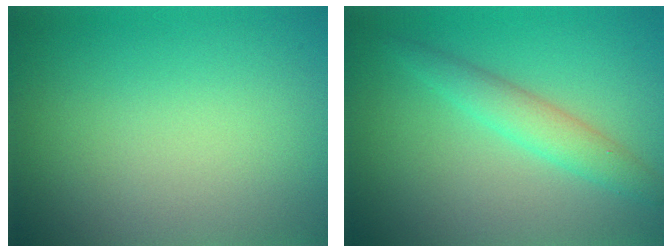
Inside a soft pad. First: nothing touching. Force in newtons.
{"total": 2.8, "press": 2.8, "slide": 0.1}